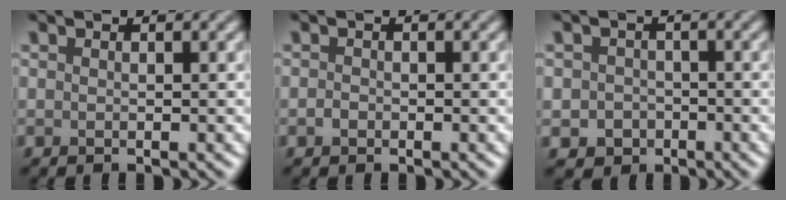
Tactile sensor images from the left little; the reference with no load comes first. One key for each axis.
{"total": 0.7, "fx": -0.3, "fy": 0.5, "fz": 0.3, "tx": -0.007, "ty": -0.002, "tz": -0.007}
{"total": 2.3, "fx": -0.7, "fy": 2.1, "fz": 0.6, "tx": -0.001, "ty": -0.003, "tz": -0.011}